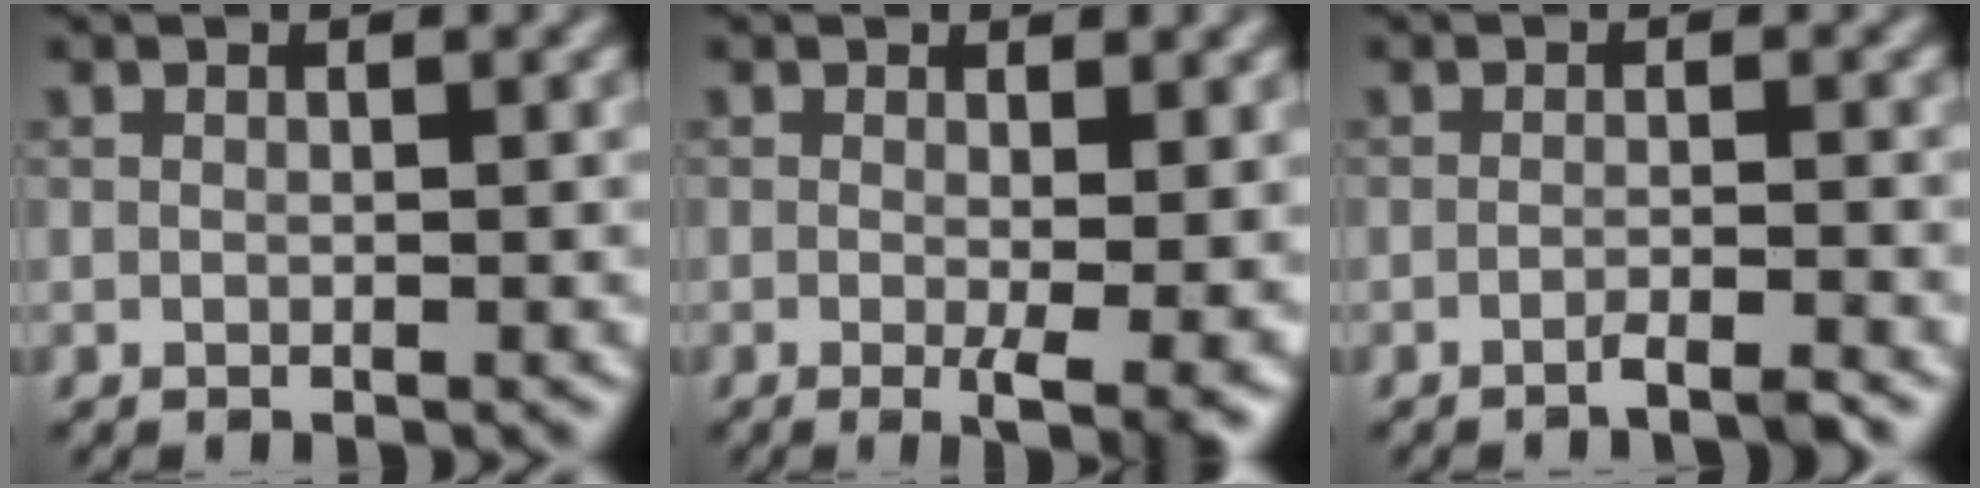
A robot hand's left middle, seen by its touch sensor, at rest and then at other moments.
{"total": 4.0, "force": [-0.4, 0.8, 3.8], "torque": [-0.059, -0.014, -0.005]}
{"total": 1.9, "force": [-1.4, 0.2, 1.3], "torque": [-0.013, -0.001, -0.033]}